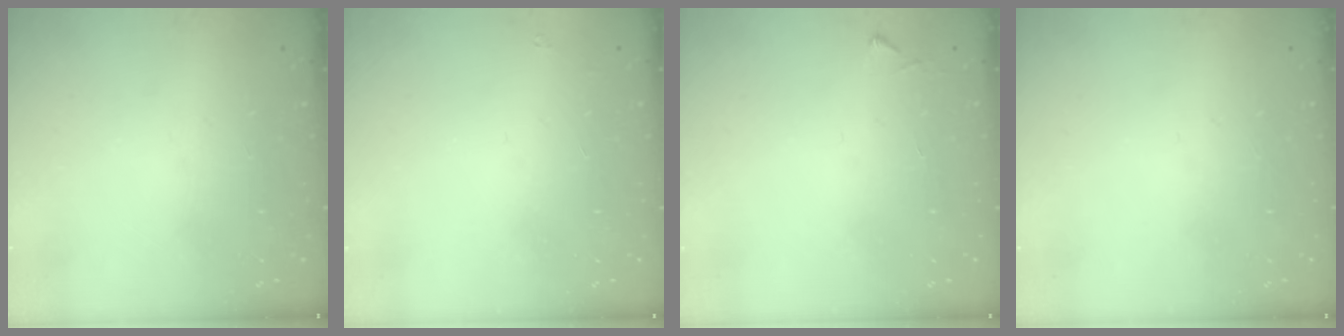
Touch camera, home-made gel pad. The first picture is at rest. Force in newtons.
{"total": 1.6, "press": 1.5, "slide": 0.2}
{"total": 4.8, "press": 4.8, "slide": 0.6}
{"total": 0.0}